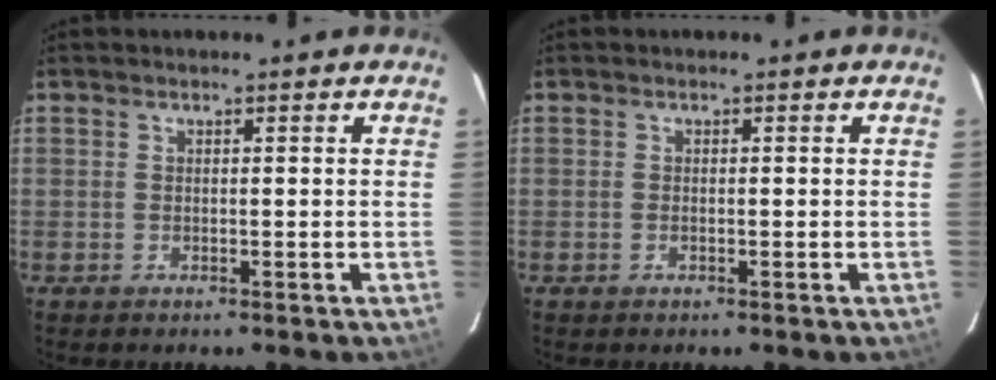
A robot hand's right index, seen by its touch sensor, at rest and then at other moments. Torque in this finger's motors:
{"motor_torque": [-0.10, 0.02, -0.02, 0.00]}